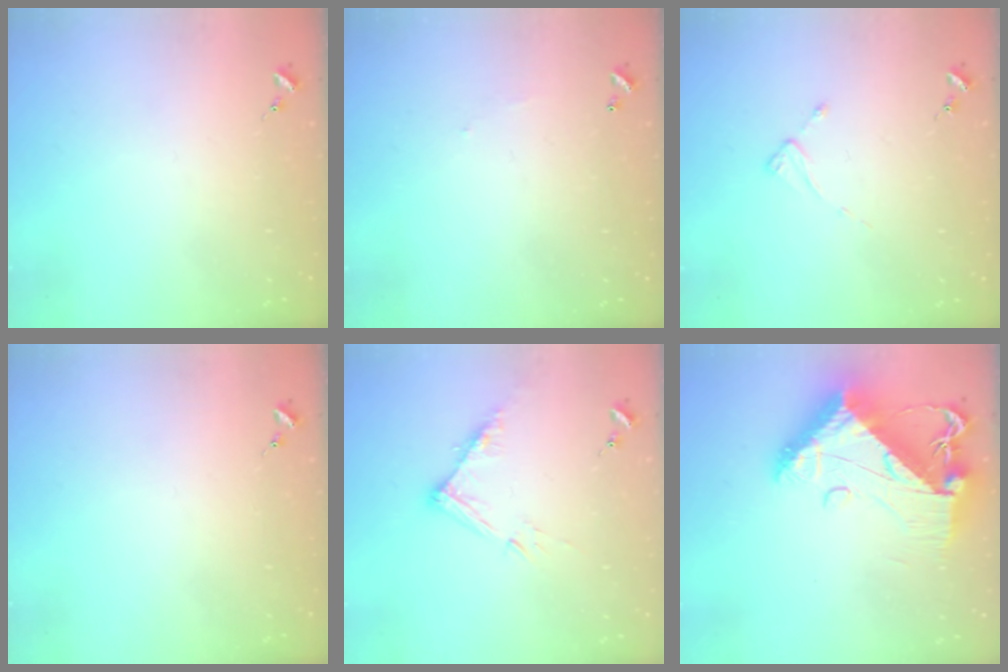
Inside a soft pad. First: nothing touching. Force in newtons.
{"total": 3.8, "press": 3.8, "slide": 0.1}
{"total": 2.4, "press": 2.4, "slide": 0.3}
{"total": 0.0}
{"total": 10.5, "press": 10.5, "slide": 0.8}
{"total": 16.5, "press": 16.4, "slide": 1.8}